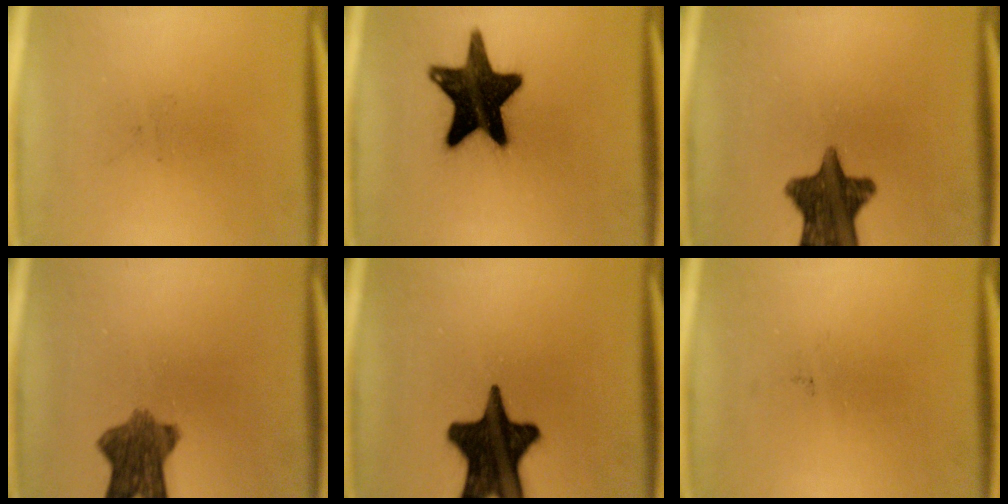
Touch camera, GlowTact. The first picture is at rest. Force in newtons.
{"total": 18.1}
{"total": 12.0}
{"total": 8.0}
{"total": 18.9}
{"total": 0.0}